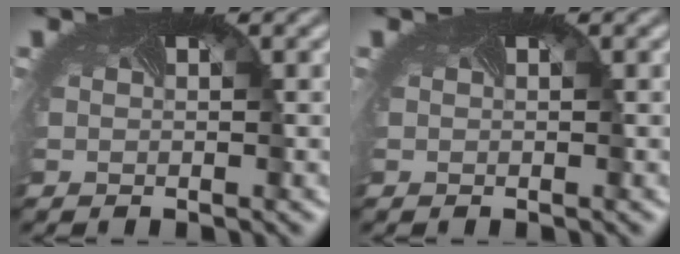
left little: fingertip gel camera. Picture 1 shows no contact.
{"total": 0.0}